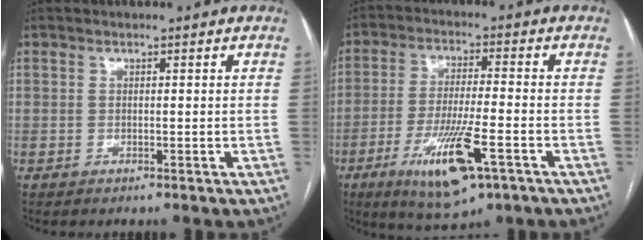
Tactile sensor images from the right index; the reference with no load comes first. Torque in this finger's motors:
{"motor_torque": [1.86, -0.28, 0.31, 0.14]}